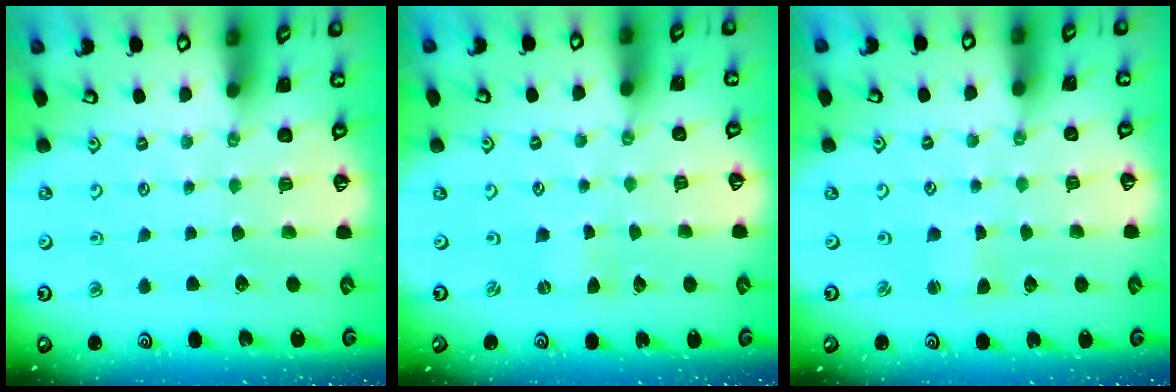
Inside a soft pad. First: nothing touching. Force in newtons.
{"total": 0.0}
{"total": 1.1, "press": 1.1, "slide": 0.3}